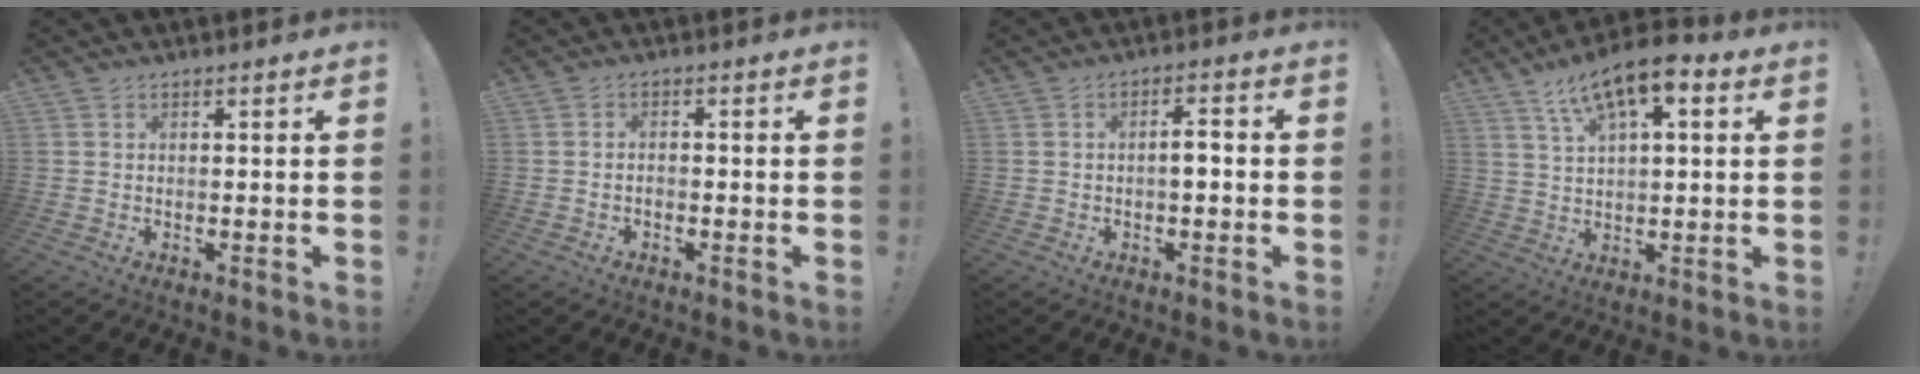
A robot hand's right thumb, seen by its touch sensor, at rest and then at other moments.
{"total": 1.0, "force": [-0.7, 0.4, 0.5], "torque": [-0.006, 0.005, -0.013]}
{"total": 3.7, "force": [-0.8, 1.1, 3.5], "torque": [-0.054, 0.005, -0.019]}
{"total": 10.5, "force": [5.5, 3.6, 8.2], "torque": [-0.139, -0.022, 0.100]}